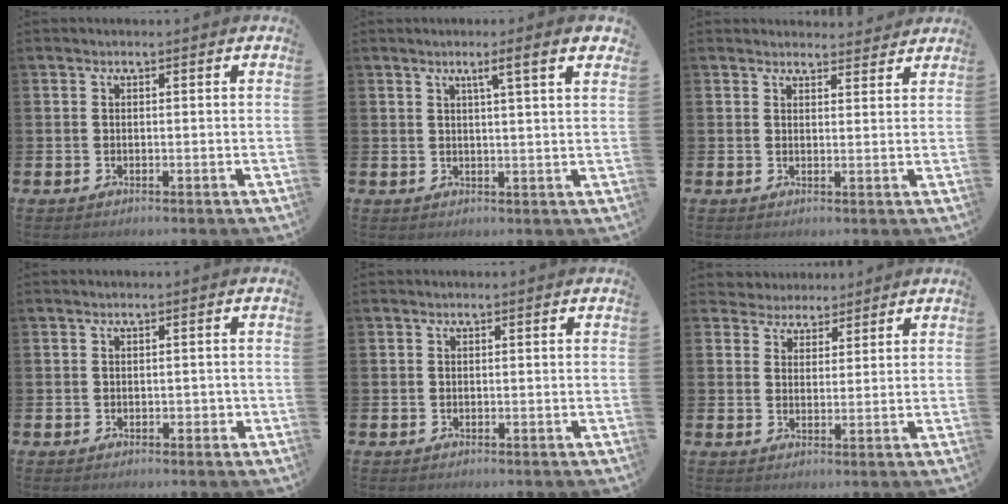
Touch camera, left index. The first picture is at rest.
{"total": 3.9, "force": [2.5, -0.3, 3.0], "torque": [-0.046, -0.010, 0.036]}
{"total": 2.6, "force": [2.6, 0.5, -0.1], "torque": [0.013, -0.020, 0.044]}
{"total": 0.8, "force": [-0.2, 0.6, 0.5], "torque": [-0.010, 0.004, -0.005]}
{"total": 0.0}
{"total": 3.8, "force": [3.5, 1.5, -0.6], "torque": [0.003, -0.017, 0.061]}